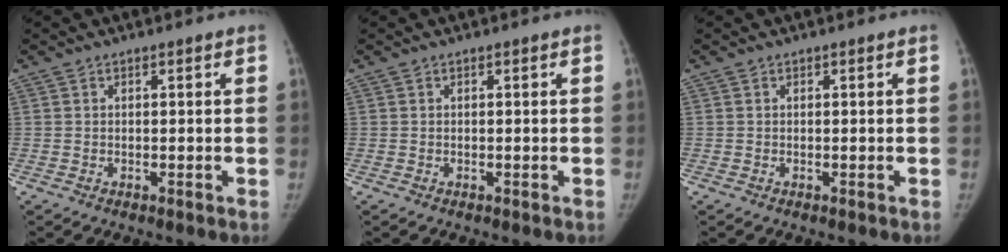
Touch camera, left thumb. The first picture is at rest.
{"total": 0.0}
{"total": 0.0}